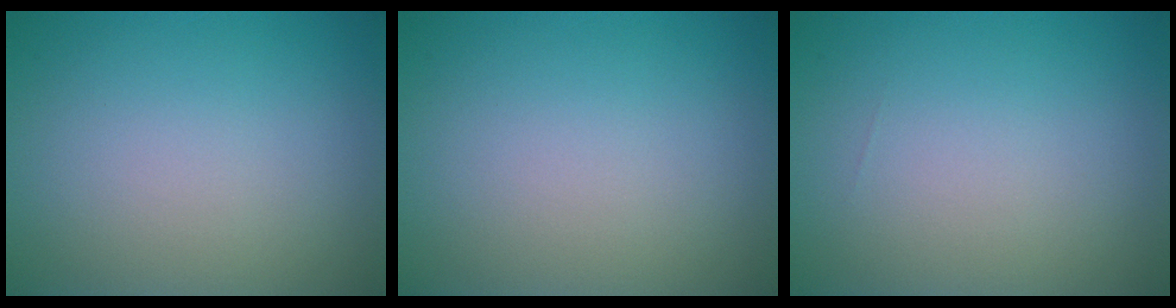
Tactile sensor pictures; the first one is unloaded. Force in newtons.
{"total": 0.0}
{"total": 0.0}